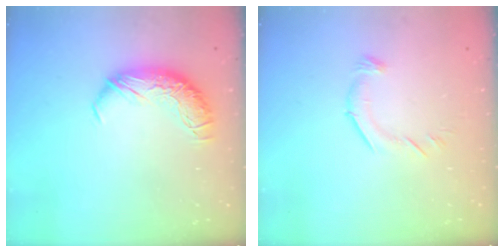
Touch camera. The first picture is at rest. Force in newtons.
{"total": 5.2, "press": 5.1, "slide": 1.1}